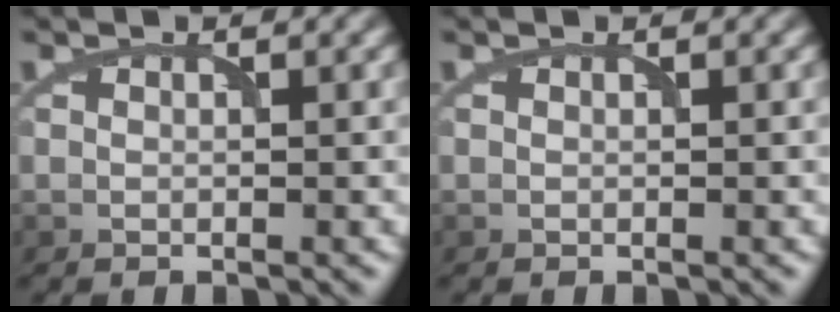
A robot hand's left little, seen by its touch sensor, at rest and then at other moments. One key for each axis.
{"total": 0.0}